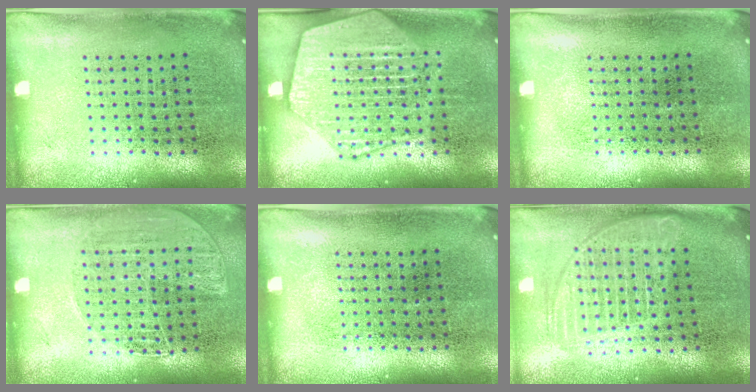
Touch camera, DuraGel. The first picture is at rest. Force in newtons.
{"total": 2.9, "press": 2.8, "slide": 0.4}
{"total": 0.0}
{"total": 1.3, "press": 1.3, "slide": 0.1}
{"total": 0.0}
{"total": 1.8, "press": 1.5, "slide": 1.0}